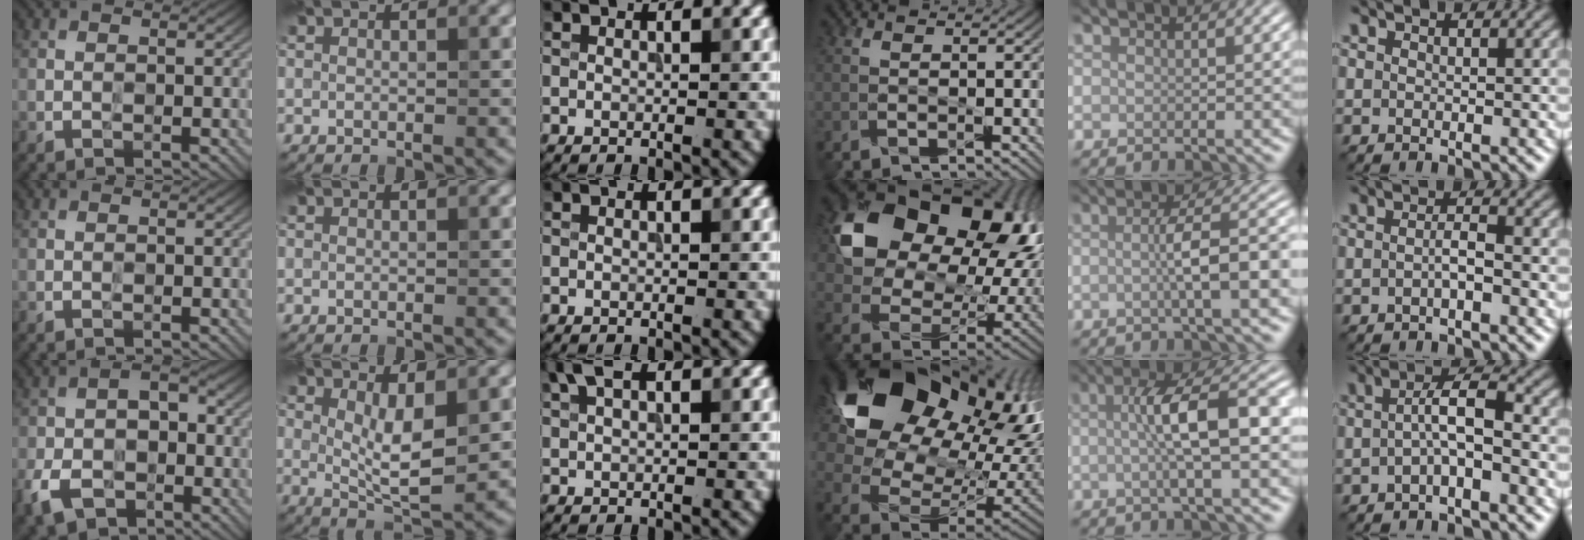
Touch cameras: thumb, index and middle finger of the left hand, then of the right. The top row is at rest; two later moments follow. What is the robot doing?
{"motion": "wipe", "object": "glasses"}